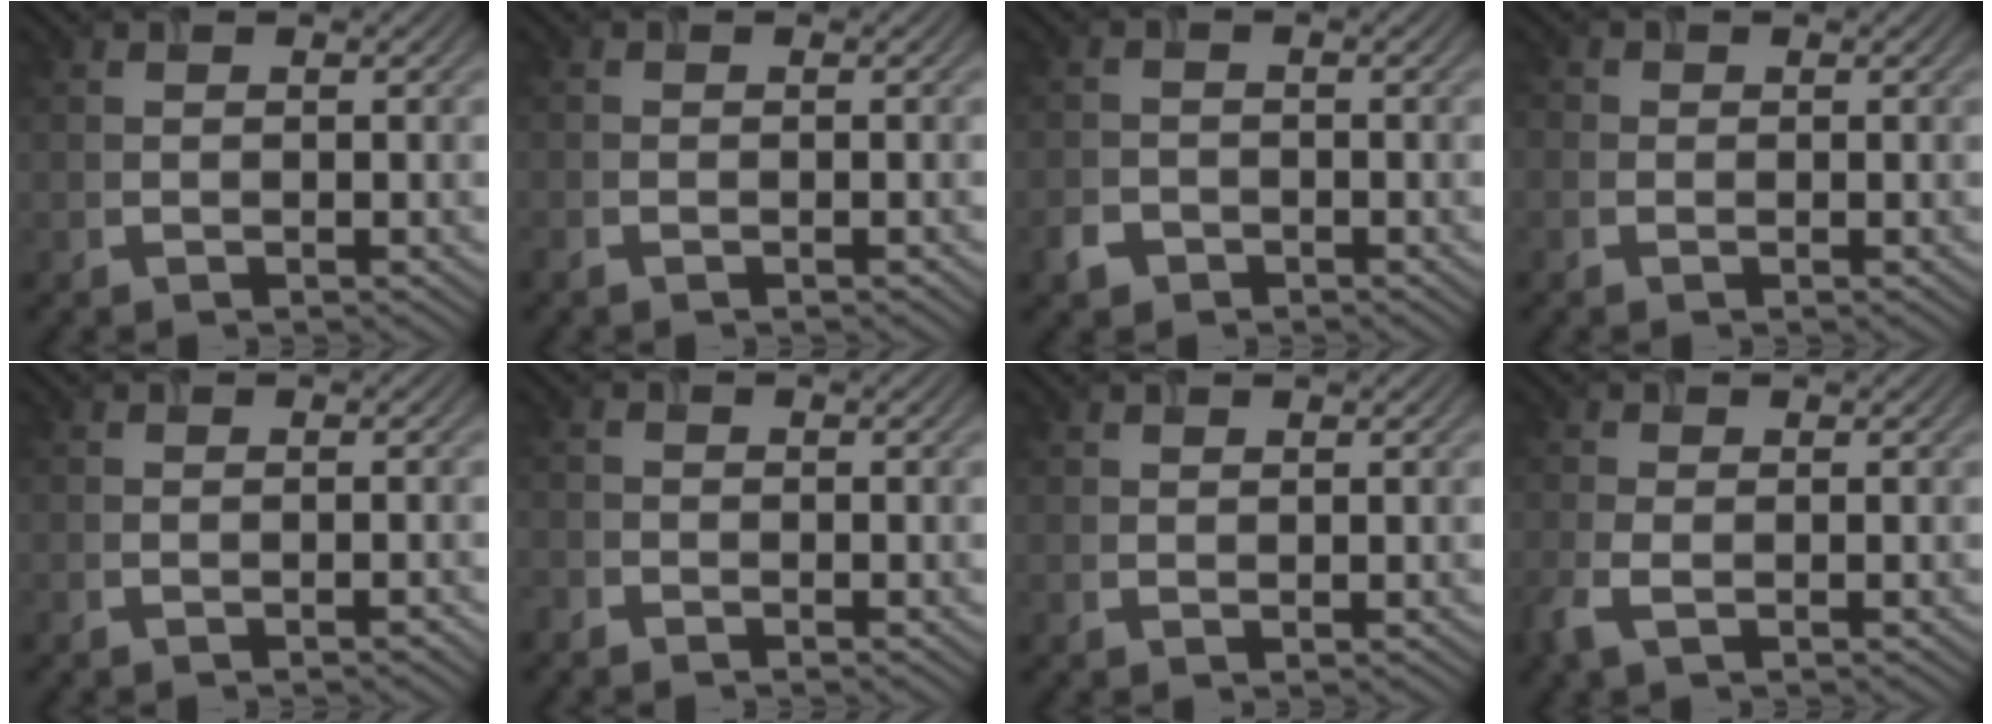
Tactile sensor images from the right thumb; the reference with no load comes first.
{"total": 1.1, "force": [-0.9, 0.4, 0.5], "torque": [-0.014, -0.006, -0.017]}
{"total": 2.2, "force": [-1.5, 1.5, 0.7], "torque": [-0.017, -0.004, -0.032]}
{"total": 1.1, "force": [-0.2, 1.0, 0.4], "torque": [-0.007, -0.001, -0.008]}
{"total": 0.7, "force": [-0.6, 0.0, 0.4], "torque": [-0.007, -0.002, -0.009]}
{"total": 1.3, "force": [-1.1, 0.7, 0.2], "torque": [-0.007, -0.004, -0.030]}
{"total": 0.9, "force": [0.7, 0.4, 0.3], "torque": [-0.008, -0.002, 0.016]}
{"total": 2.6, "force": [-1.1, 1.3, 2.1], "torque": [-0.059, -0.006, -0.025]}